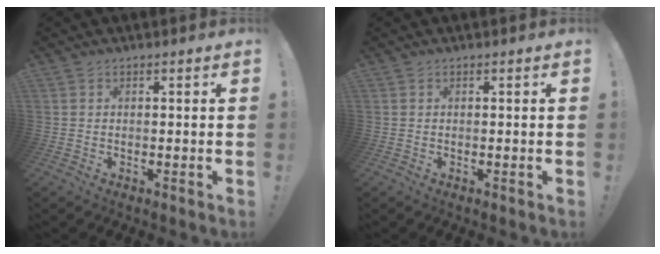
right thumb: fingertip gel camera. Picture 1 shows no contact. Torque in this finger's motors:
{"motor_torque": [0.00, 0.00, 0.01, 0.00, 0.00]}